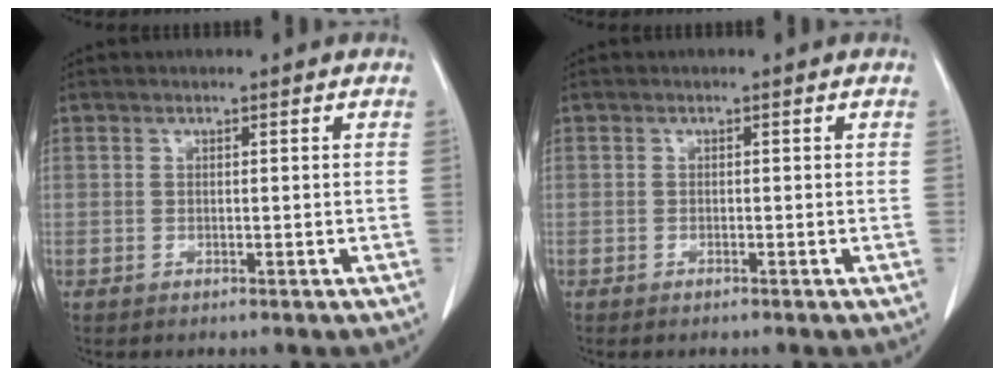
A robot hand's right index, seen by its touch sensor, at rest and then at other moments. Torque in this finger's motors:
{"motor_torque": [-0.01, 0.03, 0.04, 0.01]}